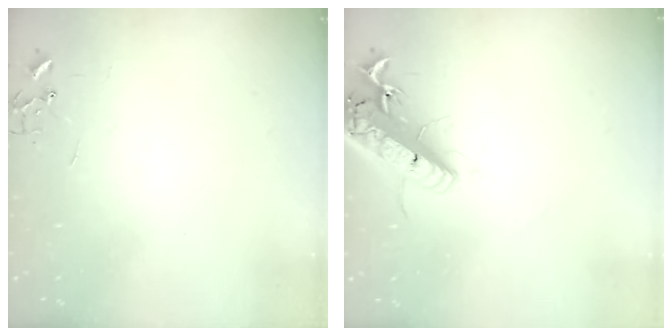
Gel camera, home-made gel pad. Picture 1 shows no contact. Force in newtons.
{"total": 17.6, "press": 17.3, "slide": 3.4}